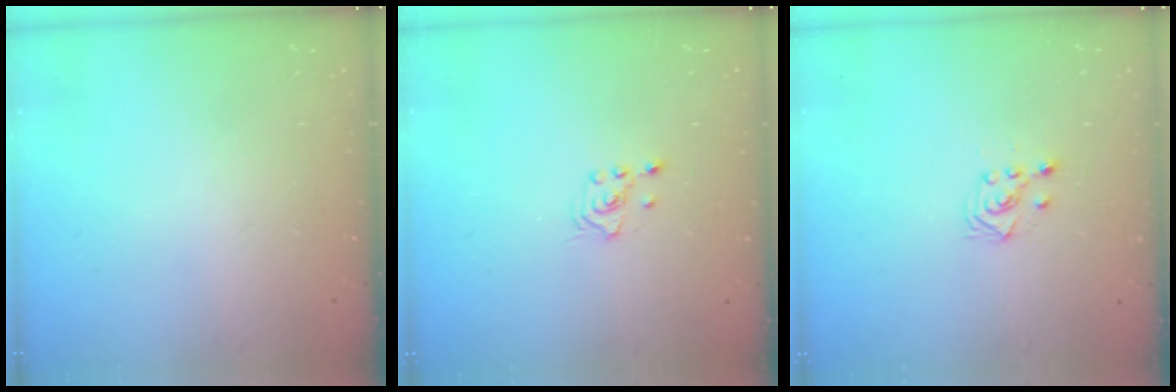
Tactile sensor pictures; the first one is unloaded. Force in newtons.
{"total": 2.1, "press": 2.1, "slide": 0.1}
{"total": 3.1, "press": 3.1, "slide": 0.8}